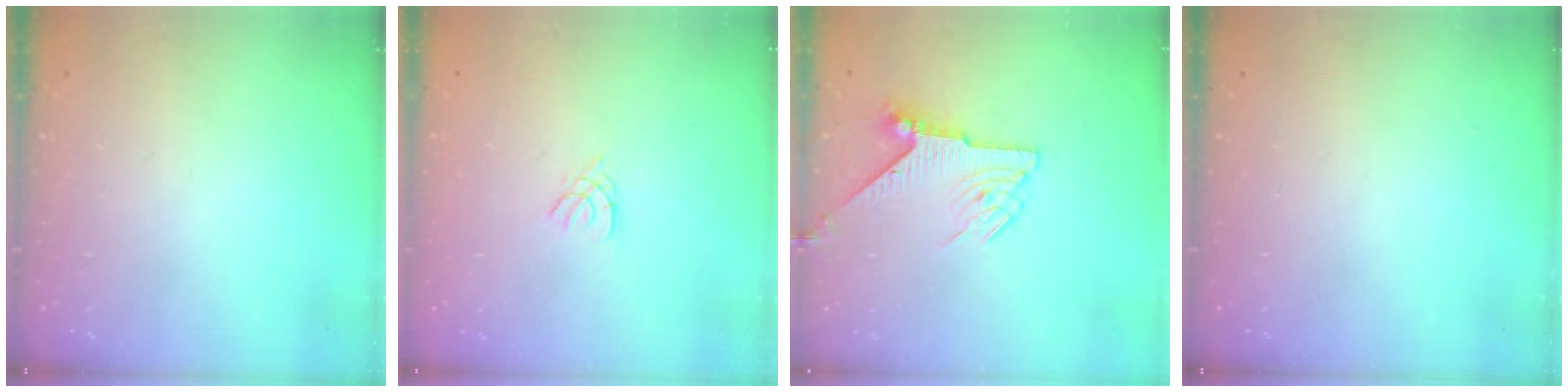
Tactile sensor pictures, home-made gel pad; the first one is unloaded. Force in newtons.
{"total": 1.4, "press": 1.4, "slide": 0.3}
{"total": 7.5, "press": 7.5, "slide": 0.3}
{"total": 0.0}